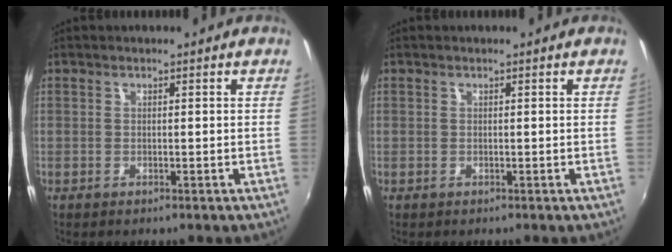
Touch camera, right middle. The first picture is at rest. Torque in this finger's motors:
{"motor_torque": [0.03, 0.03, 0.00, 0.00]}